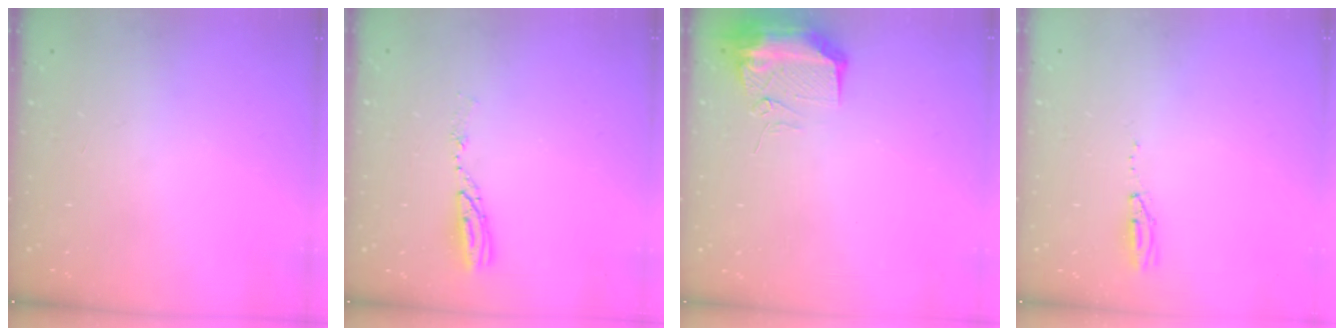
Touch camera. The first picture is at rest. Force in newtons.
{"total": 5.2, "press": 5.2, "slide": 0.3}
{"total": 16.8, "press": 12.6, "slide": 11.1}
{"total": 4.2, "press": 2.6, "slide": 3.3}